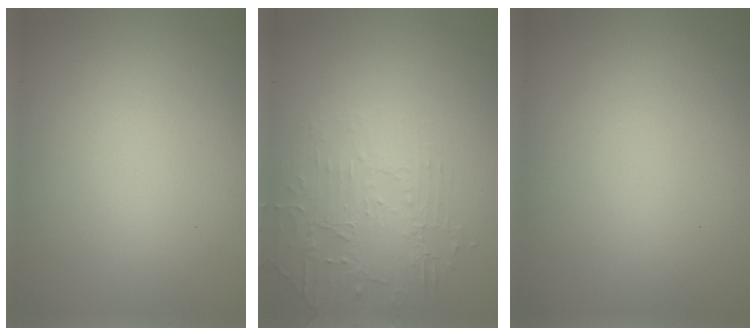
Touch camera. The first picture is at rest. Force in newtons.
{"total": 2.1, "press": 1.3, "slide": 1.7}
{"total": 0.0}